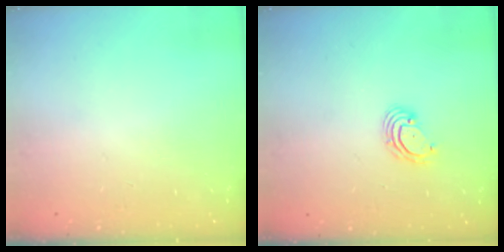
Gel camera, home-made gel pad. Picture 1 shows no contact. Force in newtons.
{"total": 3.4, "press": 3.4, "slide": 0.0}